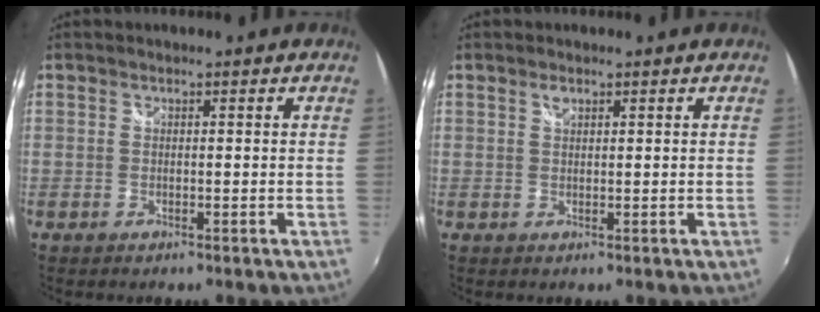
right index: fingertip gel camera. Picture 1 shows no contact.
{"total": 1.1, "force": [0.7, 0.5, 0.7], "torque": [-0.012, 0.003, 0.012]}